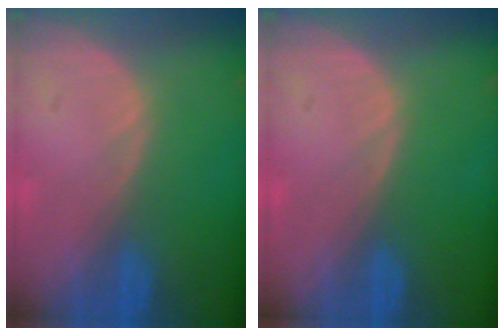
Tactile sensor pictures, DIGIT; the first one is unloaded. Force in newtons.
{"total": 0.0}